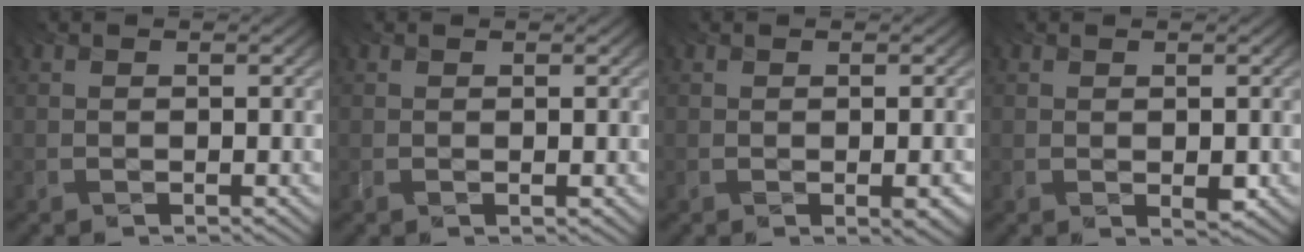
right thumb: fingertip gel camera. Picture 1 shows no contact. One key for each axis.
{"total": 0.5, "fx": 0.3, "fy": -0.1, "fz": 0.5, "tx": -0.005, "ty": -0.001, "tz": 0.003}
{"total": 2.5, "fx": -0.7, "fy": 0.8, "fz": 2.2, "tx": -0.028, "ty": -0.001, "tz": -0.008}
{"total": 1.5, "fx": -0.1, "fy": 0.6, "fz": 1.3, "tx": -0.023, "ty": -0.005, "tz": -0.002}